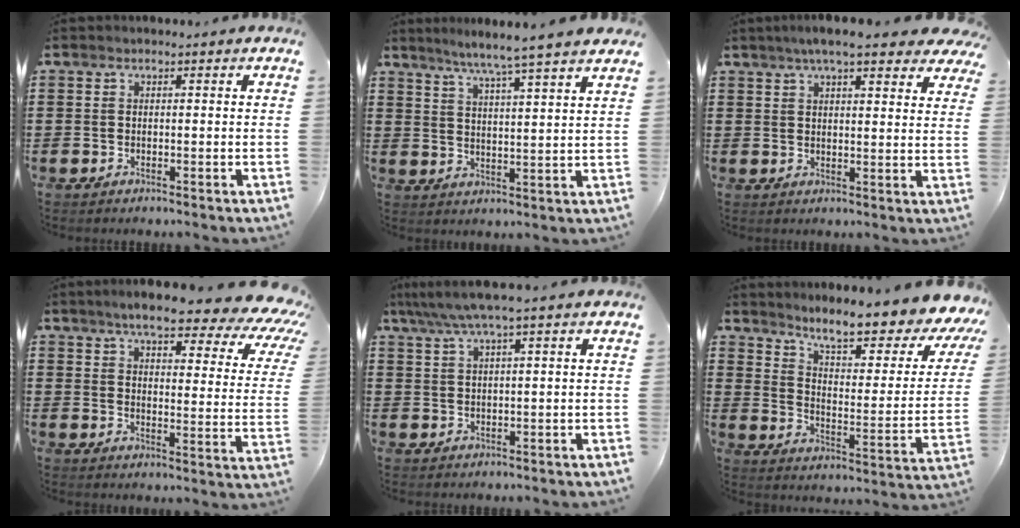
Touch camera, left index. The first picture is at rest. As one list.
[{"total": 5.7, "force": [4.9, -1.5, 2.4], "torque": [-0.064, -0.029, 0.080]}, {"total": 6.9, "force": [5.7, 0.8, 3.8], "torque": [-0.082, -0.009, 0.100]}, {"total": 8.2, "force": [6.5, 1.2, 4.9], "torque": [-0.097, -0.039, 0.105]}, {"total": 3.9, "force": [2.3, -0.3, 3.1], "torque": [-0.065, 0.000, 0.039]}, {"total": 9.2, "force": [7.5, 0.7, 5.3], "torque": [-0.107, -0.060, 0.118]}]